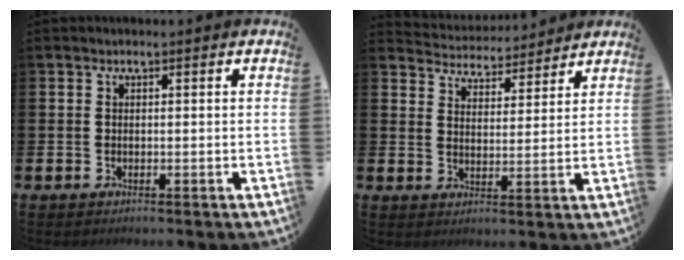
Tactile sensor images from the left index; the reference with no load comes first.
{"total": 4.6, "force": [4.5, 0.9, -0.3], "torque": [-0.009, -0.035, 0.079]}